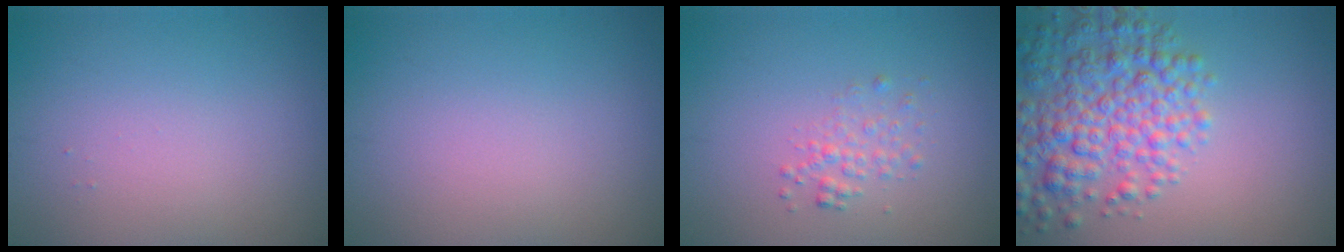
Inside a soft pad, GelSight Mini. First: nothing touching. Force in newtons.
{"total": 0.0}
{"total": 1.4, "press": 1.4, "slide": 0.1}
{"total": 6.6, "press": 6.6, "slide": 0.2}